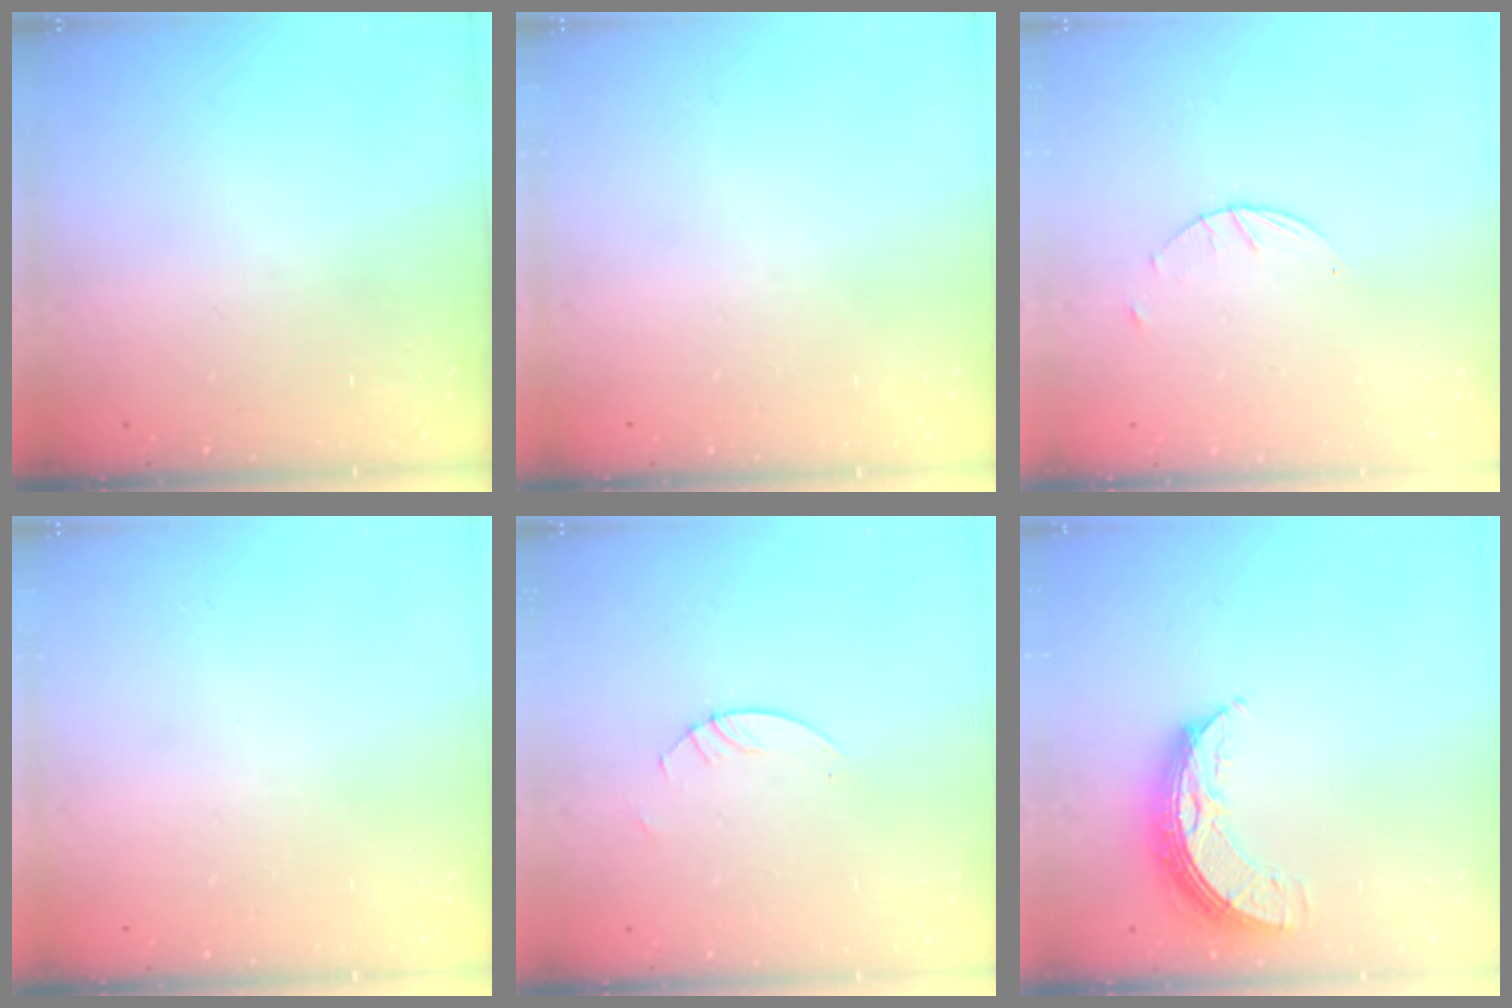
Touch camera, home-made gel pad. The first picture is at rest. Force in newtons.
{"total": 0.0}
{"total": 1.7, "press": 1.7, "slide": 0.3}
{"total": 0.0}
{"total": 2.7, "press": 2.7, "slide": 0.2}
{"total": 9.8, "press": 9.8, "slide": 0.6}